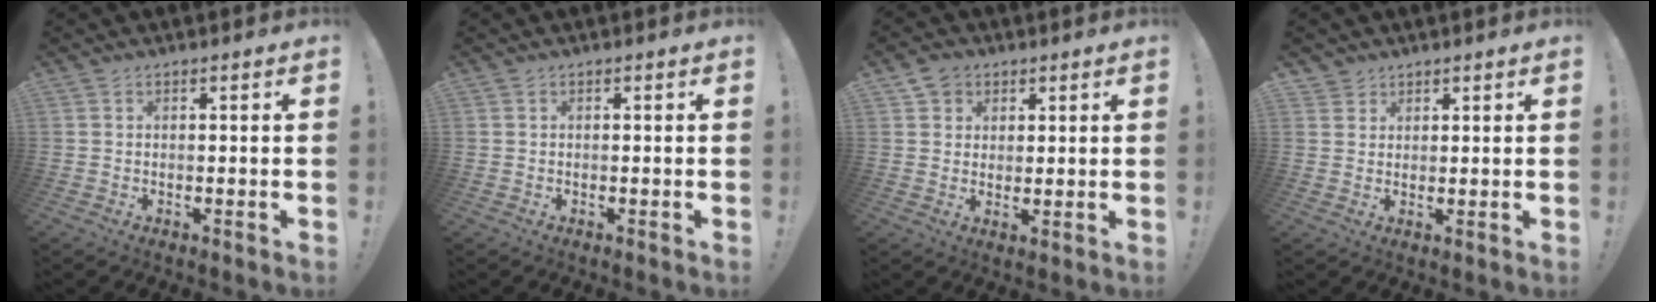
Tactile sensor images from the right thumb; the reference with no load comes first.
{"total": 0.0}
{"total": 4.2, "force": [2.5, 3.3, 0.8], "torque": [-0.006, -0.013, 0.046]}
{"total": 2.8, "force": [2.0, 2.0, 0.0], "torque": [-0.002, -0.012, 0.036]}